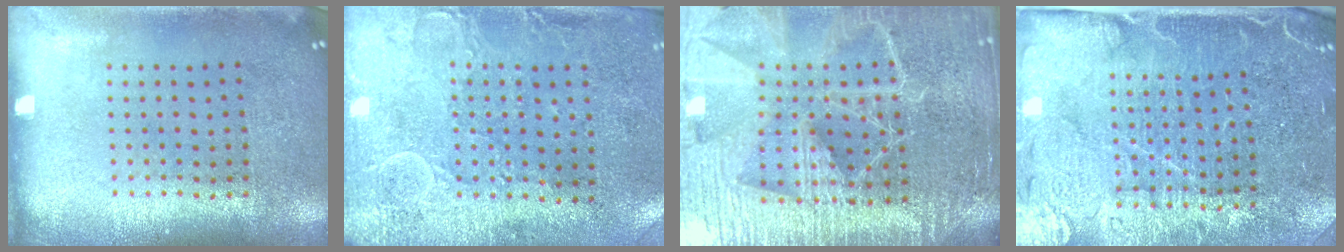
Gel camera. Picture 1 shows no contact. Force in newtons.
{"total": 3.0, "press": 2.3, "slide": 1.9}
{"total": 5.7, "press": 5.0, "slide": 2.6}
{"total": 4.5, "press": 3.9, "slide": 2.2}